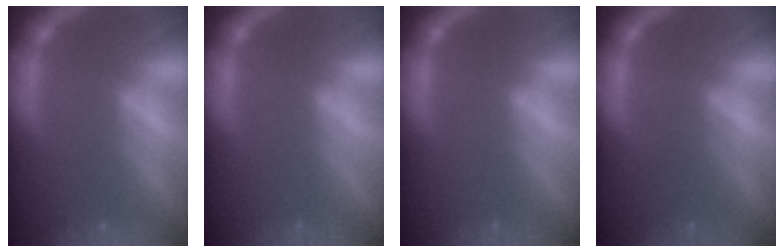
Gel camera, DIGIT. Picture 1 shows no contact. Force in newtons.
{"total": 0.0}
{"total": 0.0}
{"total": 2.5}